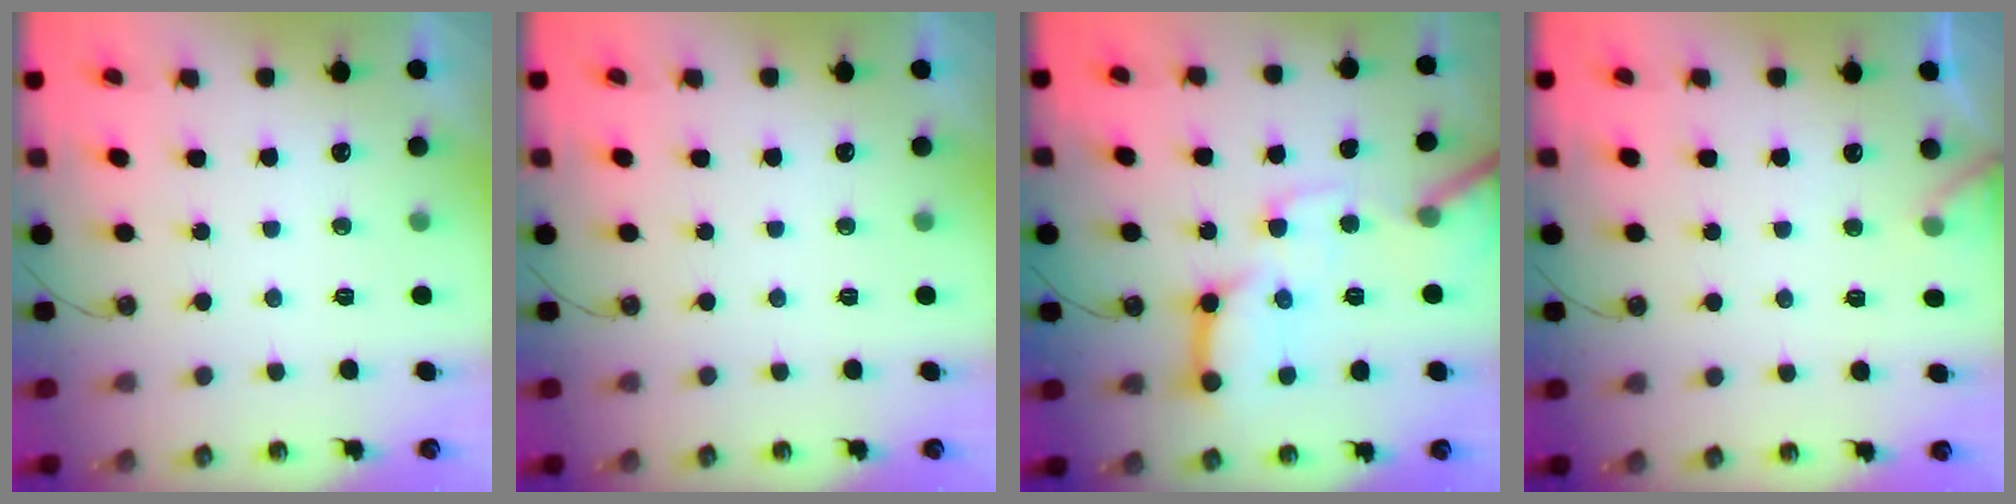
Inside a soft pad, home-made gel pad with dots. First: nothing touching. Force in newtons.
{"total": 0.0}
{"total": 17.8, "press": 17.7, "slide": 1.5}
{"total": 5.3, "press": 5.3, "slide": 0.3}